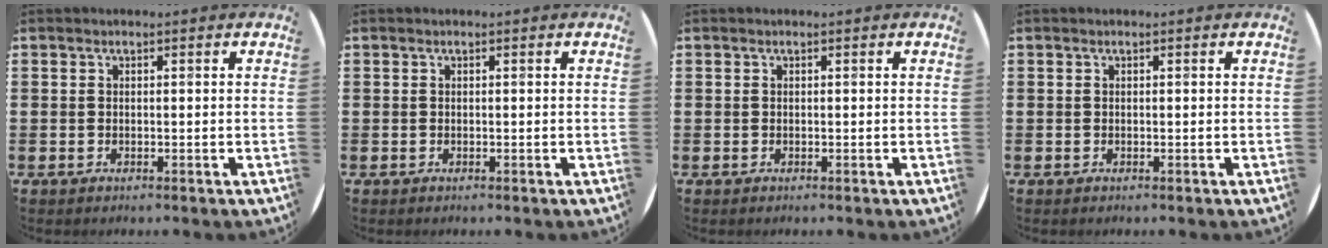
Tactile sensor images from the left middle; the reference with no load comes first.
{"total": 0.0}
{"total": 0.0}
{"total": 0.0}